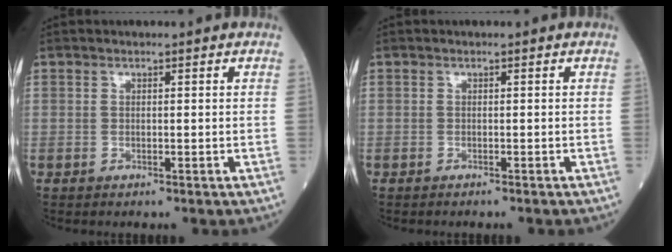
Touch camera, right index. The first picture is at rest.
{"total": 1.1, "force": [-1.0, 0.1, 0.4], "torque": [-0.006, -0.001, -0.013]}